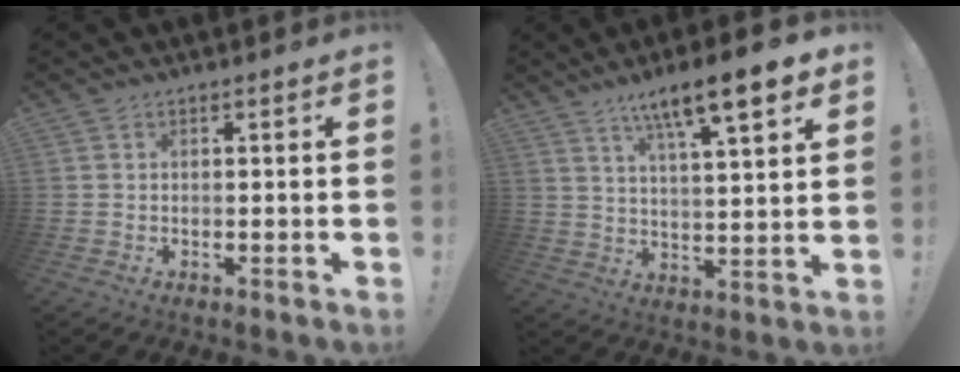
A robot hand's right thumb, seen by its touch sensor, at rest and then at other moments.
{"total": 13.2, "force": [8.5, 1.8, 9.9], "torque": [-0.166, -0.044, 0.134]}